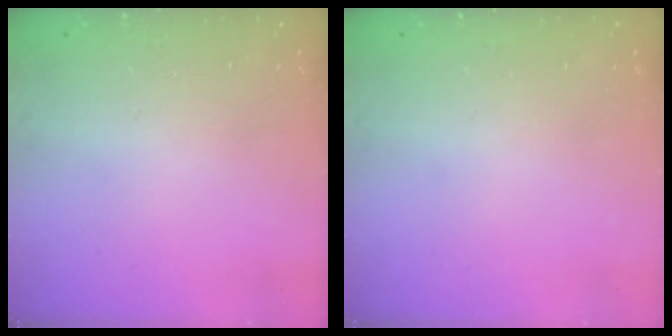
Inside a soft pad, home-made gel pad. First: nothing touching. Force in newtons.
{"total": 0.0}